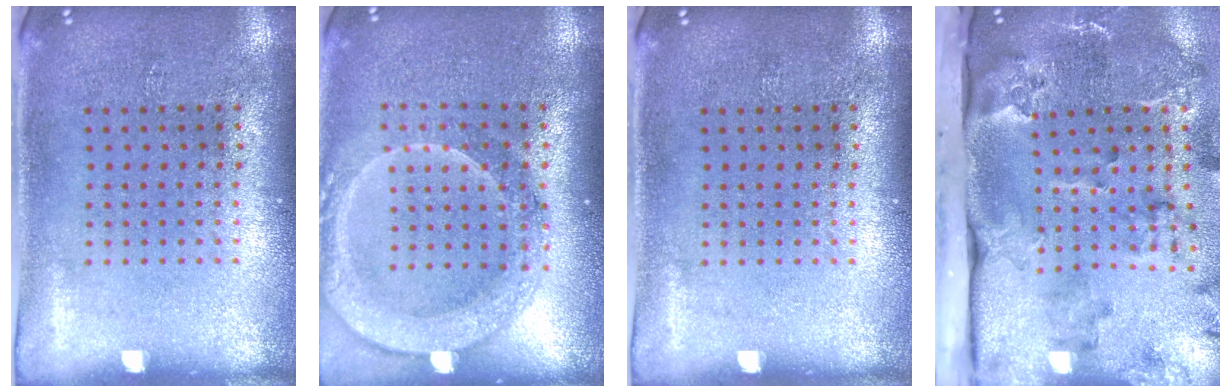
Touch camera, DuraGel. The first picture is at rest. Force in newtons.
{"total": 2.1, "press": 1.9, "slide": 0.9}
{"total": 0.0}
{"total": 3.9, "press": 2.6, "slide": 2.9}